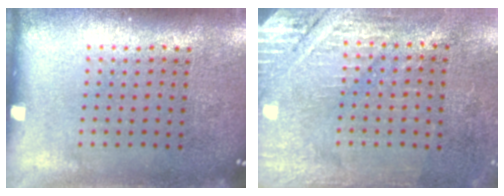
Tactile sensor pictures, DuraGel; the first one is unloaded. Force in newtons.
{"total": 2.8, "press": 2.7, "slide": 0.9}